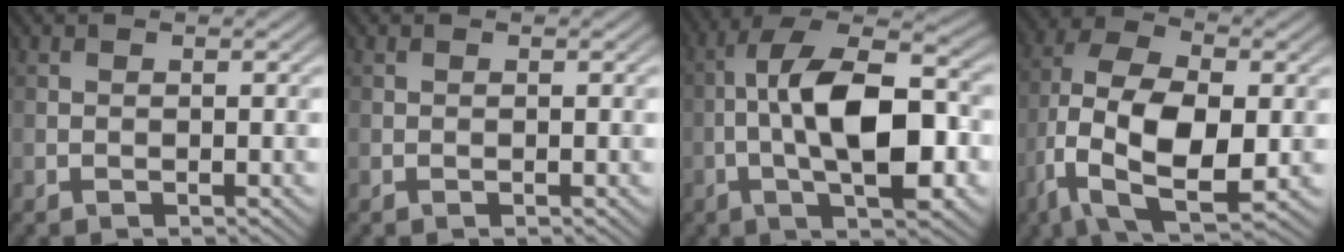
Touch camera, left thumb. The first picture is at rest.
{"total": 0.0}
{"total": 13.5, "force": [-1.7, 5.5, 12.2], "torque": [-0.204, 0.017, -0.035]}
{"total": 13.6, "force": [-3.7, 7.1, 11.0], "torque": [-0.228, -0.011, -0.072]}